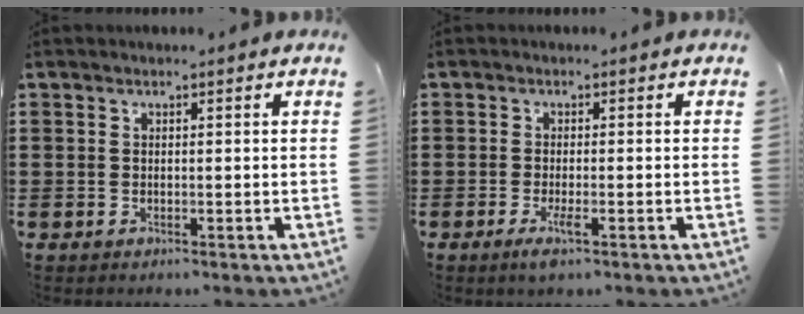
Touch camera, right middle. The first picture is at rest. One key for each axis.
{"total": 2.6, "fx": -1.0, "fy": 0.3, "fz": 2.3, "tx": -0.052, "ty": -0.009, "tz": -0.022}